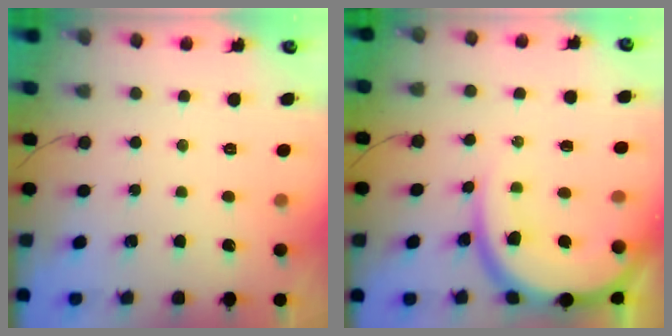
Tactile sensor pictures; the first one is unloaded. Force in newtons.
{"total": 15.1, "press": 14.9, "slide": 2.2}